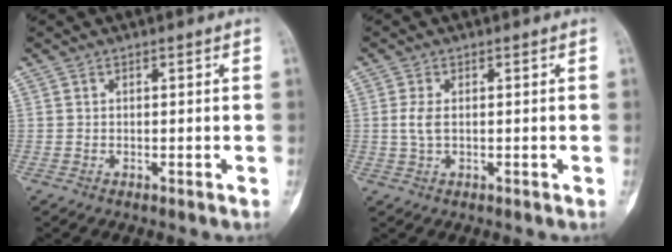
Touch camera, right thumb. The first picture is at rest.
{"total": 2.6, "force": [0.1, 1.3, 2.3], "torque": [-0.057, 0.001, 0.004]}